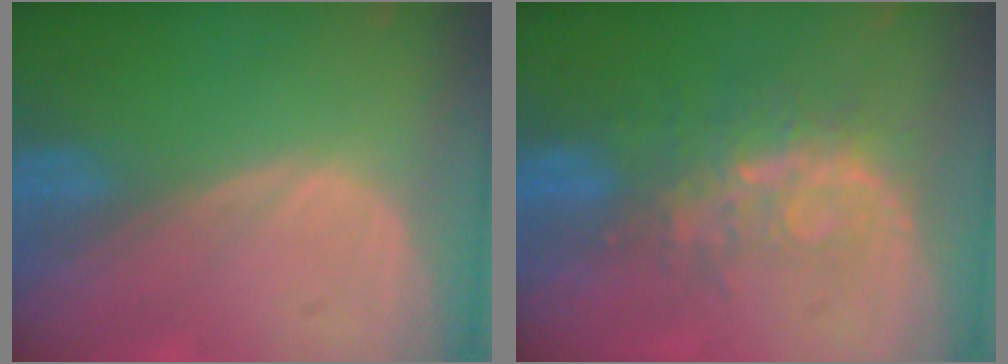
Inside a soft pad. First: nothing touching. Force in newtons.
{"total": 8.5, "press": 7.0, "slide": 4.7}